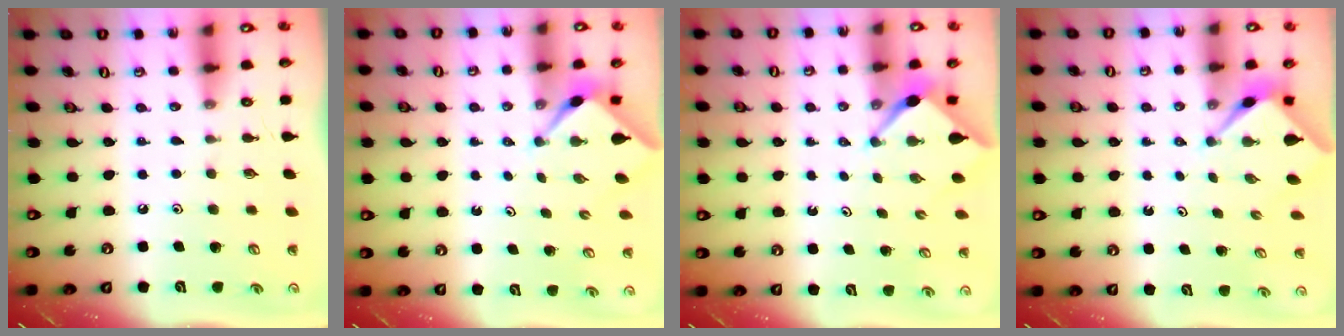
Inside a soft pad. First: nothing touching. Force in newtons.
{"total": 2.2, "press": 2.2, "slide": 0.2}
{"total": 2.5, "press": 2.5, "slide": 0.3}
{"total": 2.6, "press": 2.6, "slide": 0.3}